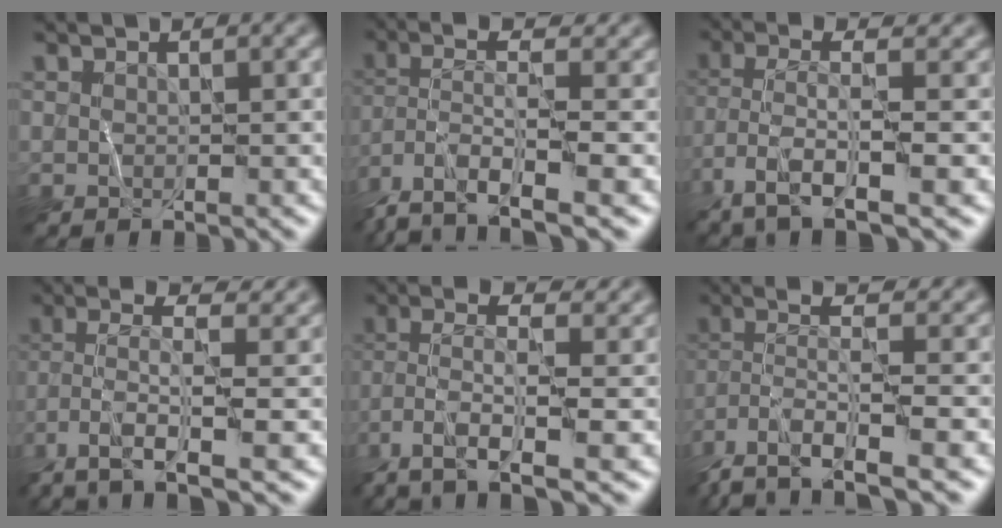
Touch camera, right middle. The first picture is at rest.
{"total": 8.1, "force": [-4.7, 2.0, 6.4], "torque": [-0.126, 0.000, -0.093]}
{"total": 6.8, "force": [-3.2, 1.4, 5.9], "torque": [-0.115, 0.011, -0.062]}
{"total": 6.4, "force": [-2.7, 1.5, 5.6], "torque": [-0.111, 0.013, -0.056]}
{"total": 6.9, "force": [-3.1, 1.9, 5.8], "torque": [-0.119, 0.012, -0.065]}
{"total": 7.6, "force": [-4.3, 1.6, 6.0], "torque": [-0.114, 0.003, -0.087]}